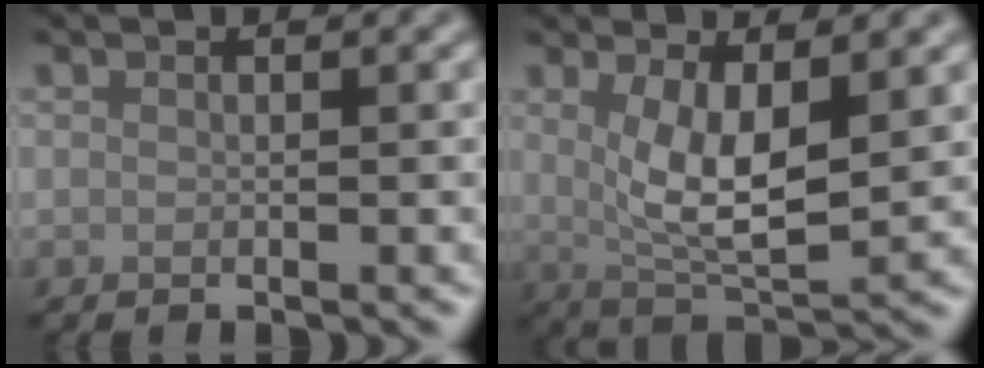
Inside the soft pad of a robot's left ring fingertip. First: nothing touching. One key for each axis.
{"total": 5.8, "fx": 1.0, "fy": 2.0, "fz": 5.3, "tx": -0.105, "ty": -0.014, "tz": 0.026}